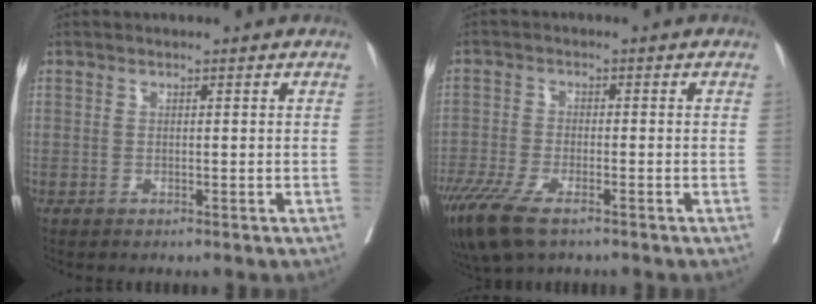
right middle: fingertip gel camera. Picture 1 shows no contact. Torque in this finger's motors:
{"motor_torque": [1.13, -1.02, 0.22, 0.10]}